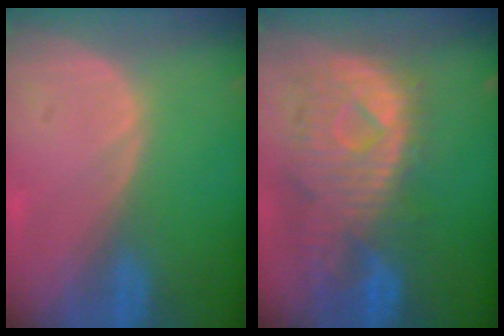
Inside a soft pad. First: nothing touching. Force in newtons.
{"total": 11.5, "press": 9.9, "slide": 5.8}